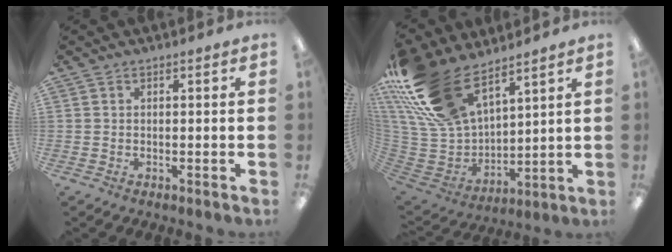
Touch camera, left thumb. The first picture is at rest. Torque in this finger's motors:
{"motor_torque": [1.59, 1.59, 1.34, -1.43, 0.61]}